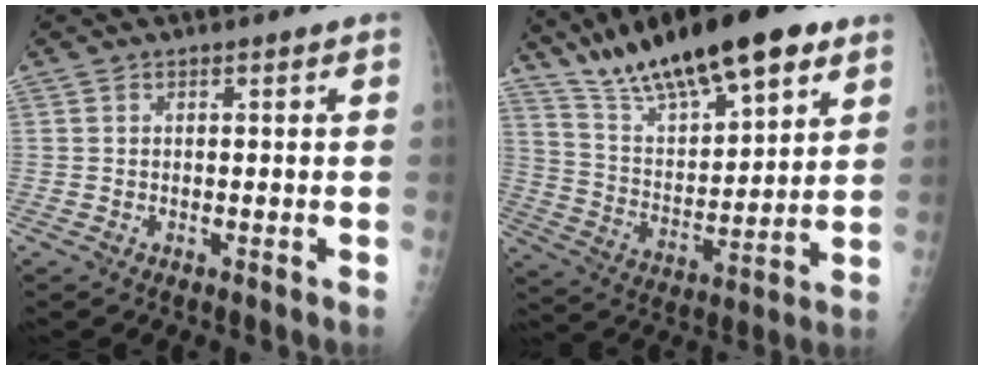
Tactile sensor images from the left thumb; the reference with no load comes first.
{"total": 22.5, "force": [15.4, 6.7, 15.1], "torque": [-0.229, -0.047, 0.268]}